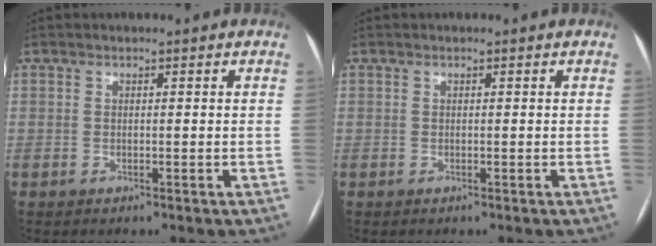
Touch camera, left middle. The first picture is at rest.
{"total": 0.0}